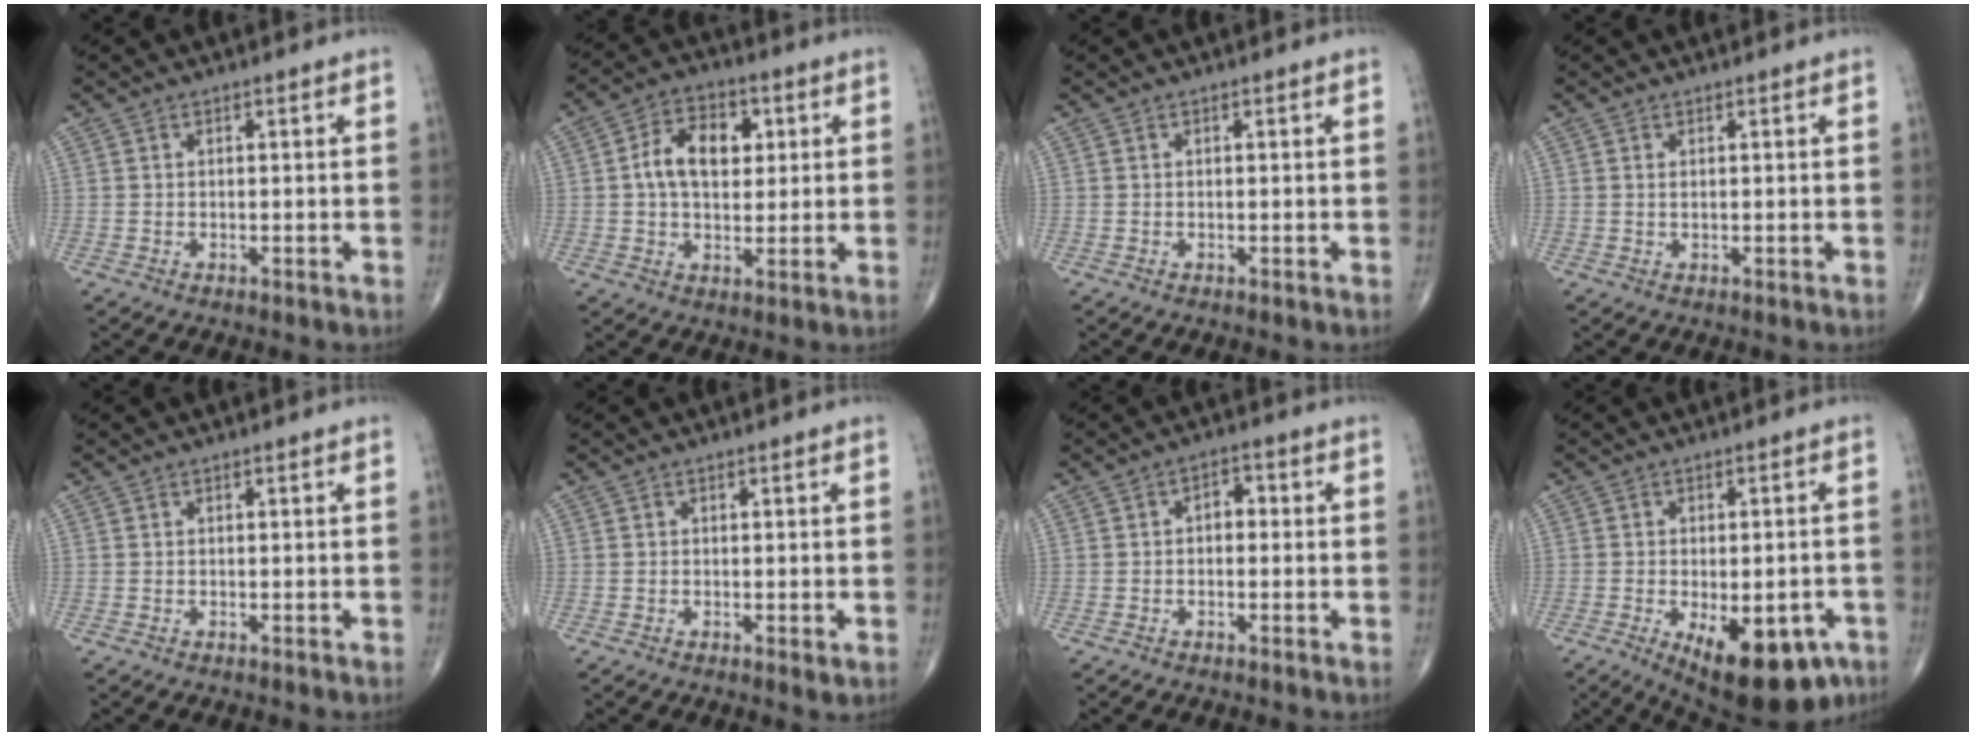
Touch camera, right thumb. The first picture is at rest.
{"total": 10.5, "force": [1.9, 6.9, 7.8], "torque": [-0.110, 0.009, 0.027]}
{"total": 0.0}
{"total": 0.6, "force": [0.2, 0.2, 0.5], "torque": [-0.010, 0.000, 0.004]}
{"total": 0.0}
{"total": 1.0, "force": [-0.2, 0.3, 0.9], "torque": [-0.015, -0.004, -0.005]}
{"total": 3.1, "force": [0.0, 2.1, 2.3], "torque": [-0.017, 0.014, -0.008]}
{"total": 16.4, "force": [-7.5, 7.8, 12.4], "torque": [-0.138, 0.006, -0.087]}